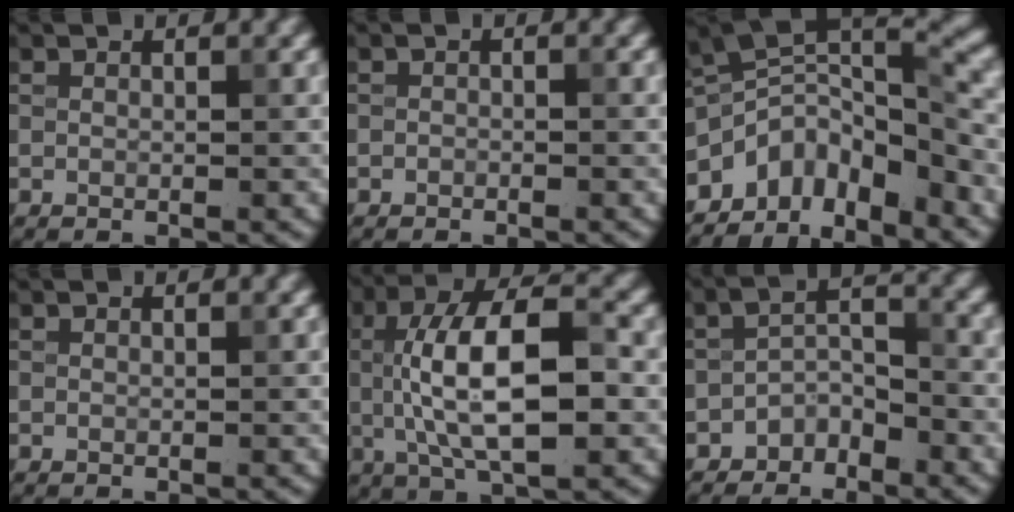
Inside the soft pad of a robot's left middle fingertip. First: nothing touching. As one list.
[{"total": 0.7, "force": [-0.5, 0.4, 0.0], "torque": [0.003, 0.000, -0.009]}, {"total": 7.3, "force": [-4.8, 3.4, 4.4], "torque": [-0.048, 0.005, -0.097]}, {"total": 0.0}, {"total": 10.3, "force": [0.3, 3.9, 9.5], "torque": [-0.162, 0.016, 0.004]}, {"total": 3.0, "force": [-2.5, 1.4, 1.0], "torque": [-0.016, 0.014, -0.049]}]